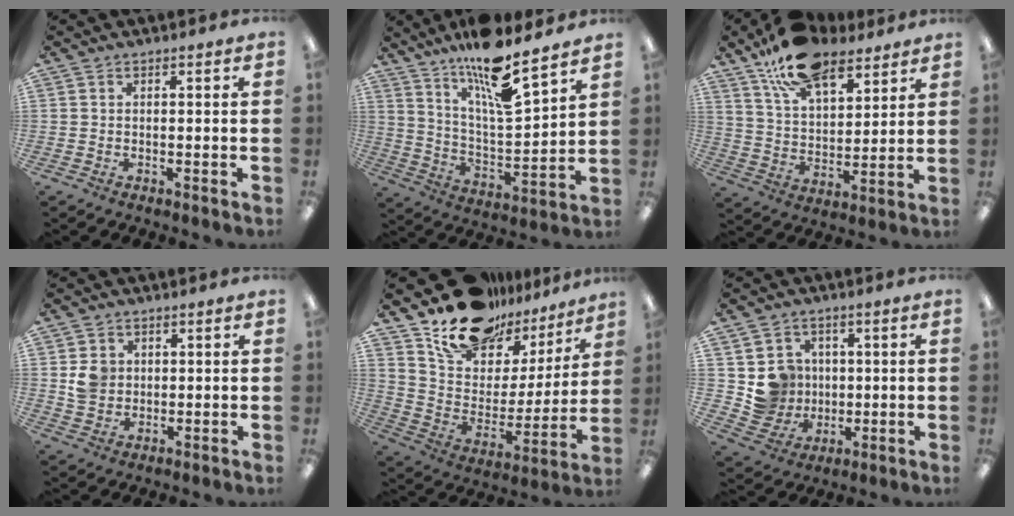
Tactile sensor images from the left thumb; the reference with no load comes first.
{"total": 14.5, "force": [11.8, 2.3, 8.1], "torque": [-0.153, -0.081, 0.198]}
{"total": 16.2, "force": [11.3, 8.0, 8.5], "torque": [-0.153, -0.046, 0.205]}
{"total": 5.2, "force": [1.5, 4.8, 1.6], "torque": [-0.020, 0.001, 0.026]}
{"total": 18.3, "force": [14.8, 9.3, 5.5], "torque": [-0.113, -0.101, 0.266]}
{"total": 8.5, "force": [1.7, 8.3, 1.1], "torque": [-0.029, -0.003, 0.047]}